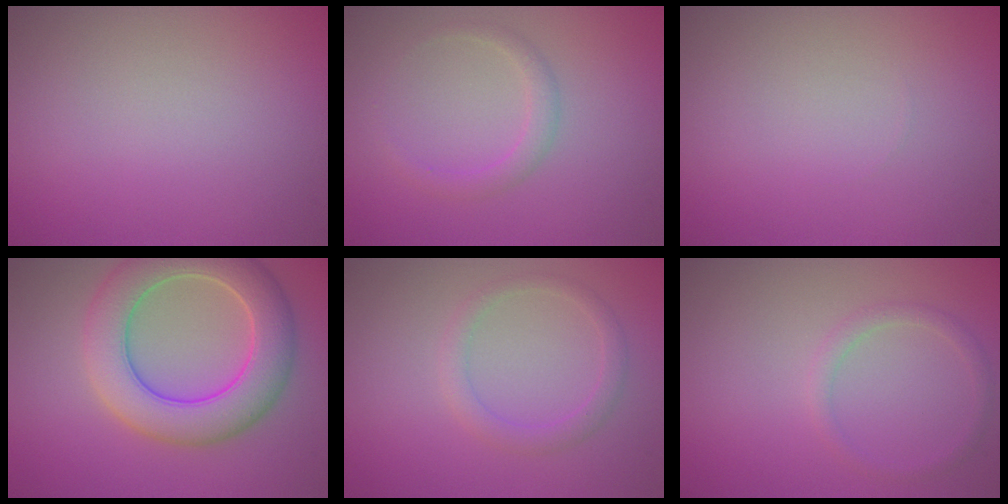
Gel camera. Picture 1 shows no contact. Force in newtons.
{"total": 1.6, "press": 1.6, "slide": 0.1}
{"total": 0.0}
{"total": 7.7, "press": 7.7, "slide": 0.5}
{"total": 1.8, "press": 1.8, "slide": 0.1}
{"total": 1.3, "press": 1.3, "slide": 0.1}